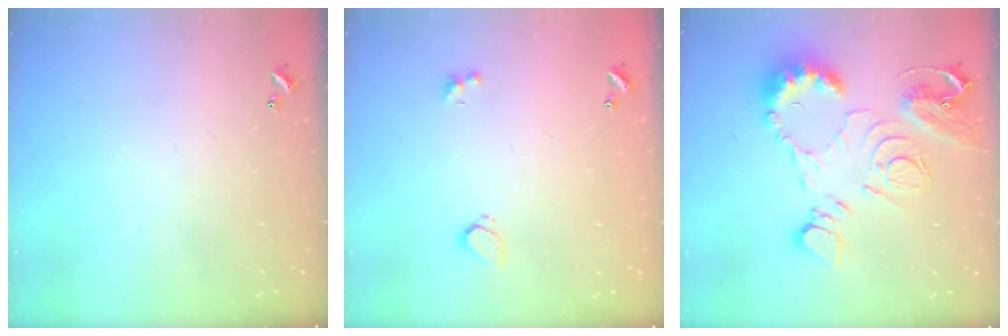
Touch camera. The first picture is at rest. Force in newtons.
{"total": 1.8, "press": 1.7, "slide": 0.6}
{"total": 16.1, "press": 16.0, "slide": 1.5}